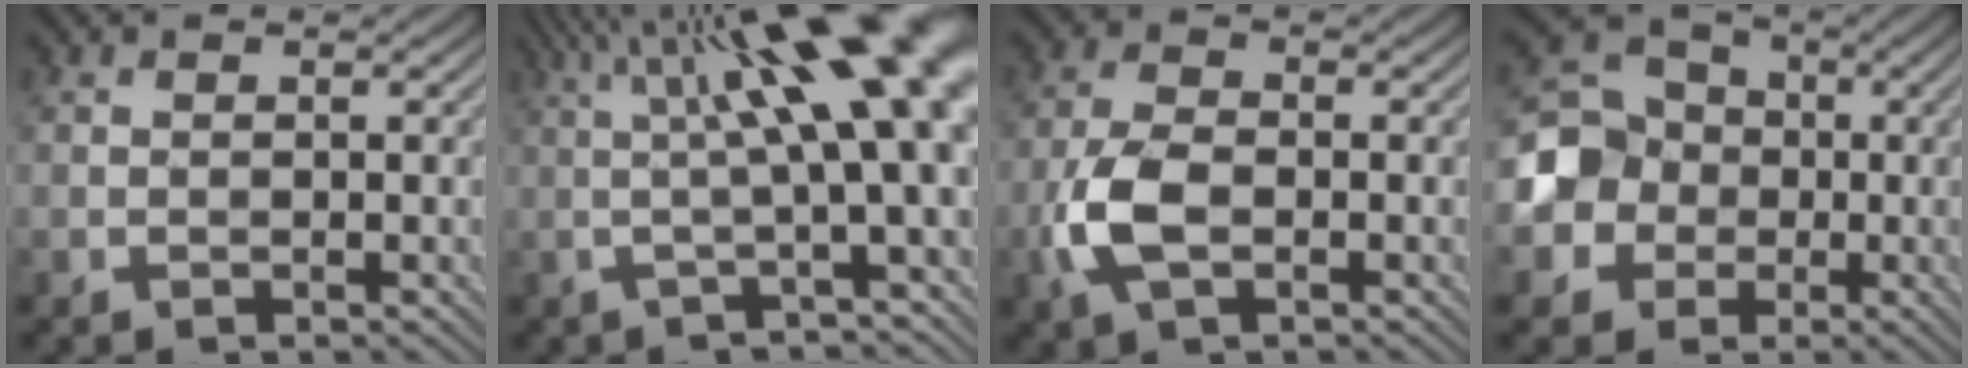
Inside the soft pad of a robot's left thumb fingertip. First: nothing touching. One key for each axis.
{"total": 16.6, "fx": 3.6, "fy": 3.4, "fz": 15.8, "tx": -0.228, "ty": 0.023, "tz": 0.071}
{"total": 5.9, "fx": -1.9, "fy": 3.0, "fz": 4.7, "tx": -0.114, "ty": 0.000, "tz": -0.045}
{"total": 9.7, "fx": -1.4, "fy": 9.1, "fz": 3.1, "tx": -0.097, "ty": 0.002, "tz": -0.053}